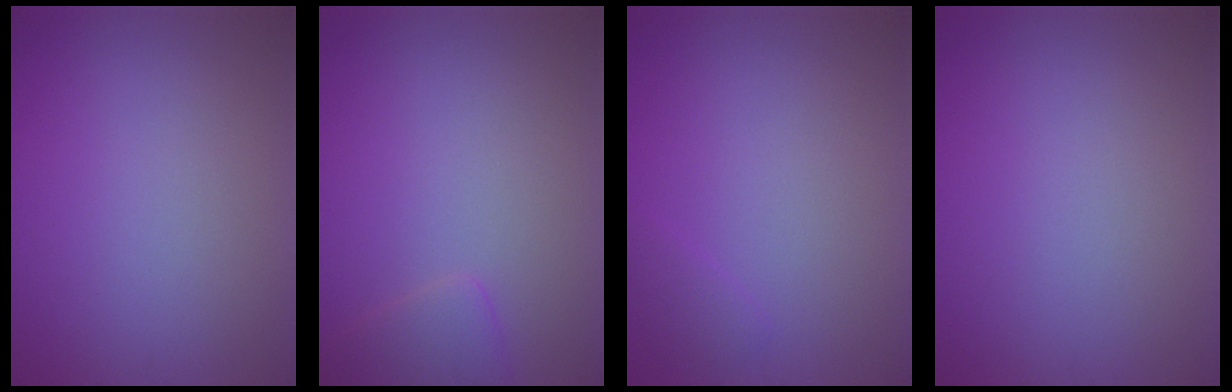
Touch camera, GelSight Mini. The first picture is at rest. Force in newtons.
{"total": 1.8, "press": 1.8, "slide": 0.2}
{"total": 0.9, "press": 0.9, "slide": 0.1}
{"total": 0.0}